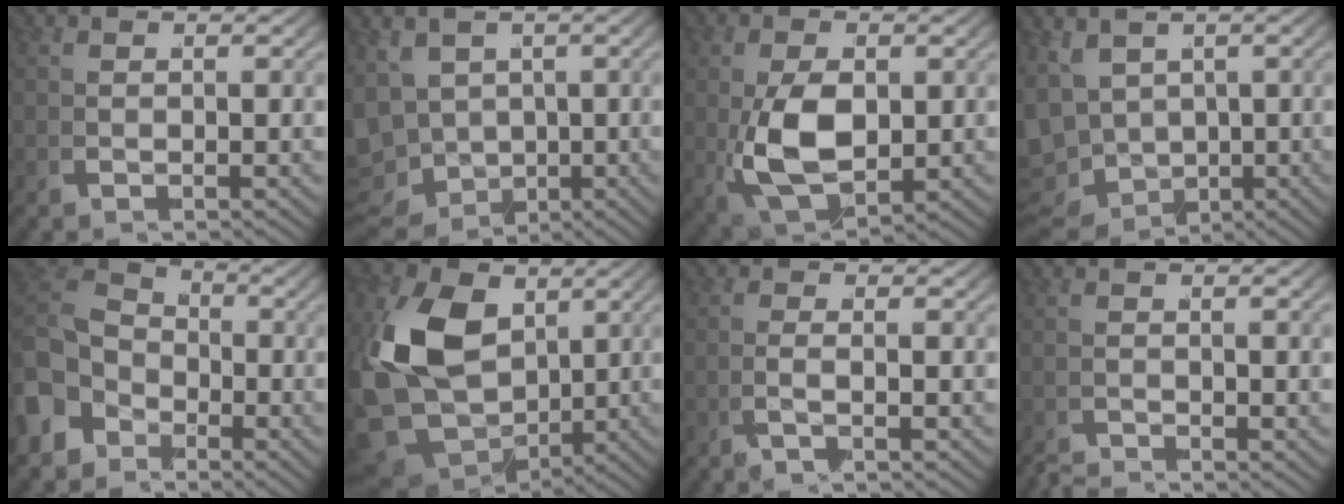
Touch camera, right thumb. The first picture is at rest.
{"total": 10.7, "force": [-2.8, 9.2, 4.8], "torque": [-0.132, -0.061, -0.035]}
{"total": 8.5, "force": [-1.0, 5.4, 6.5], "torque": [-0.165, -0.038, 0.003]}
{"total": 9.1, "force": [-1.8, 7.7, 4.6], "torque": [-0.121, -0.046, -0.019]}
{"total": 6.9, "force": [0.4, 5.6, 4.1], "torque": [-0.100, -0.013, 0.008]}
{"total": 14.4, "force": [0.0, 10.4, 9.9], "torque": [-0.260, -0.058, 0.020]}
{"total": 1.3, "force": [-0.8, 0.1, 1.0], "torque": [-0.031, 0.004, -0.026]}
{"total": 1.7, "force": [-1.7, -0.1, 0.3], "torque": [0.007, -0.001, -0.038]}